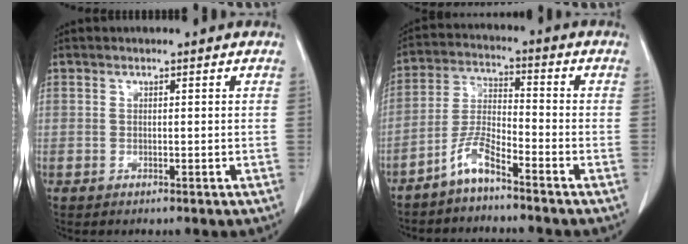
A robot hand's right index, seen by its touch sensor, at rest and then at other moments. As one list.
[{"total": 5.7, "force": [-4.4, 0.8, 3.5], "torque": [-0.085, -0.007, -0.092]}]